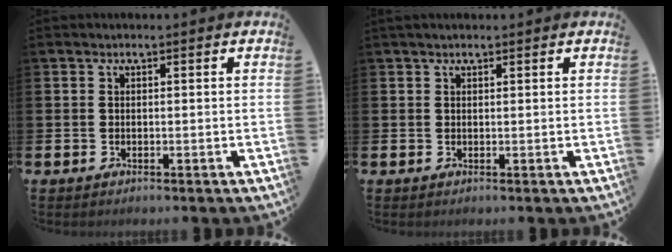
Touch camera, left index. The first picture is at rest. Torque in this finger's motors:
{"motor_torque": [-0.01, -0.18, -0.09, 0.00]}